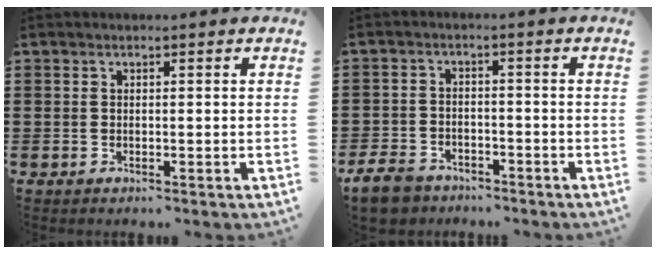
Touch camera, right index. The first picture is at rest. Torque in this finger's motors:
{"motor_torque": [-1.04, 1.09, -0.73, -0.21]}